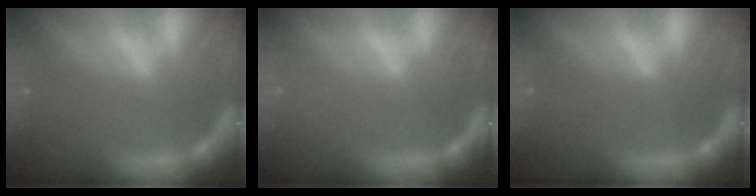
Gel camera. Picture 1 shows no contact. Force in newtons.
{"total": 1.0}
{"total": 0.0}